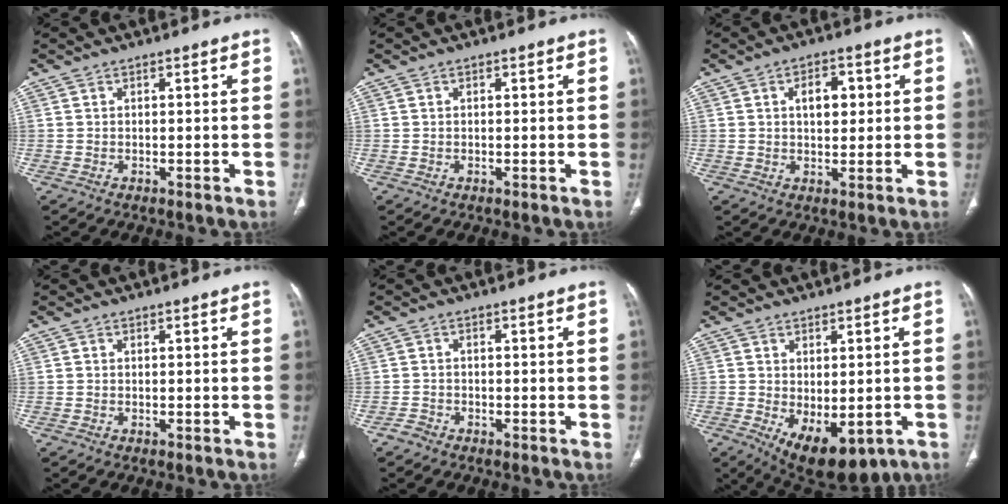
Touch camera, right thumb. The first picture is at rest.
{"total": 0.0}
{"total": 5.5, "force": [1.3, 3.3, 4.1], "torque": [-0.043, 0.001, 0.019]}
{"total": 0.0}
{"total": 1.6, "force": [-1.3, 1.0, 0.2], "torque": [-0.007, 0.004, -0.028]}
{"total": 11.5, "force": [-4.2, 6.1, 8.8], "torque": [-0.114, -0.003, -0.040]}